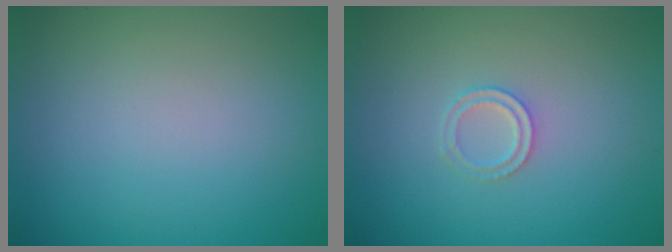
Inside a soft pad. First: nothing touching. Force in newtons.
{"total": 1.4, "press": 1.4, "slide": 0.3}